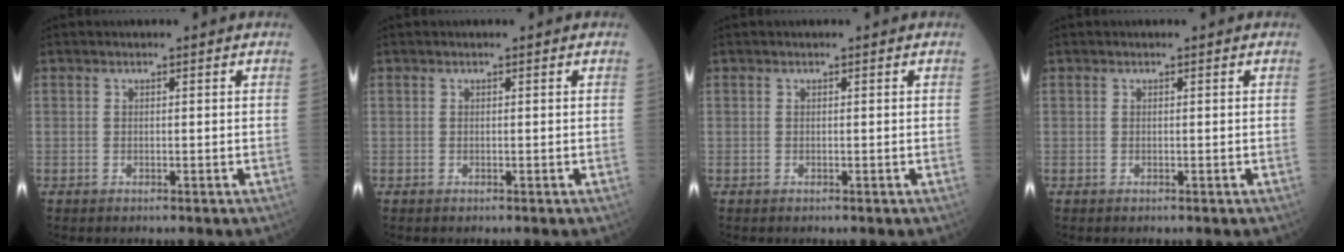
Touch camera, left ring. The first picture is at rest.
{"total": 0.0}
{"total": 0.0}
{"total": 0.0}